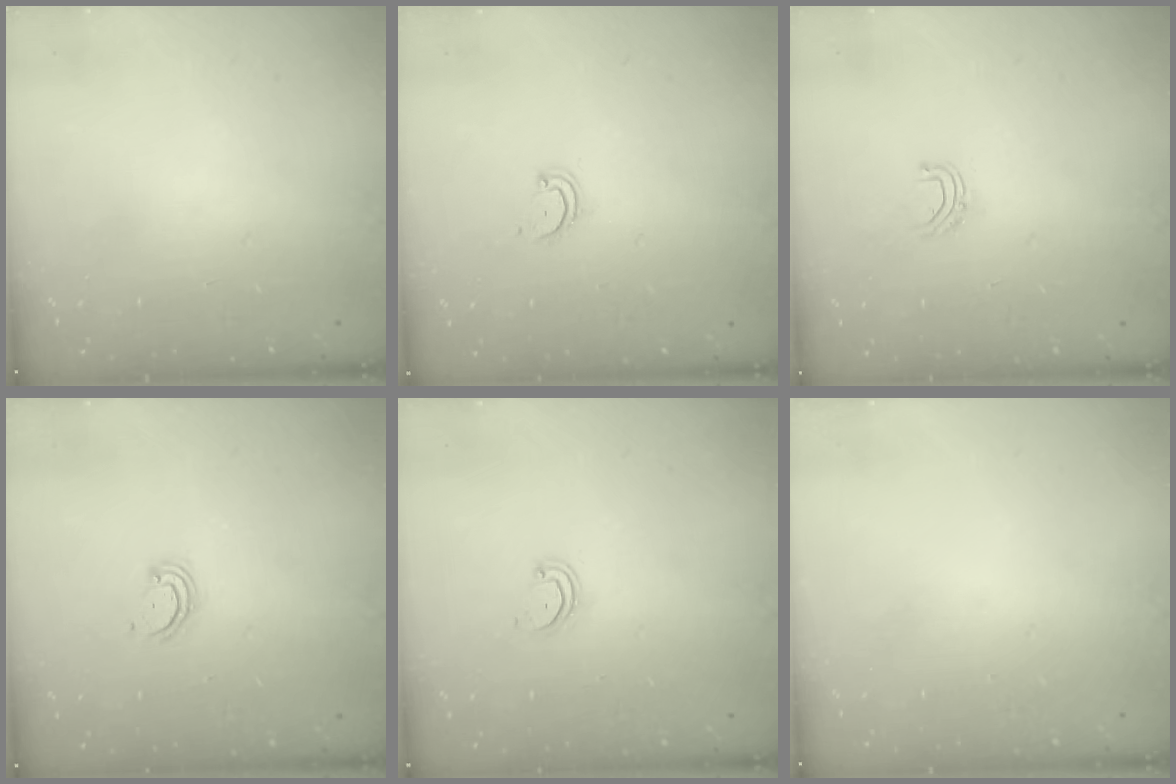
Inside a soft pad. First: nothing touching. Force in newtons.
{"total": 3.5, "press": 3.5, "slide": 0.5}
{"total": 4.2, "press": 4.2, "slide": 0.2}
{"total": 3.1, "press": 3.1, "slide": 0.4}
{"total": 3.0, "press": 3.0, "slide": 0.2}
{"total": 0.0}